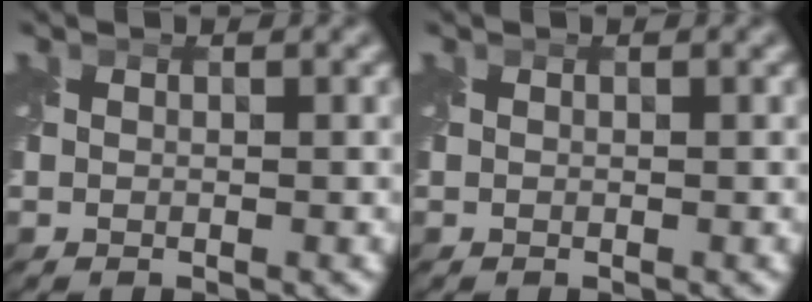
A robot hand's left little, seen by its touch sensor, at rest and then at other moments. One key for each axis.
{"total": 0.0}